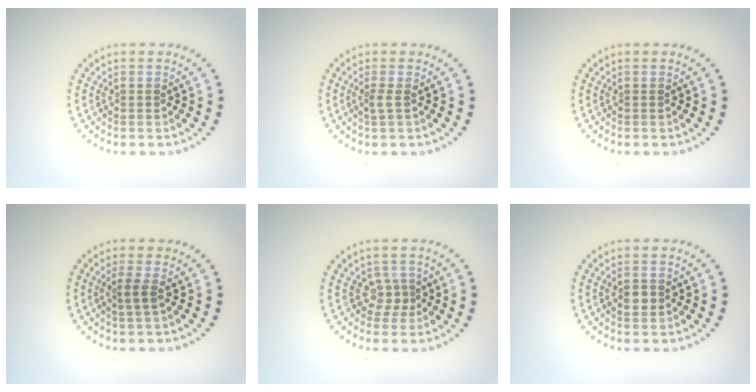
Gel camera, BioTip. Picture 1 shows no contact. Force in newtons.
{"total": 1.0, "press": 0.5, "slide": 0.8}
{"total": 0.0}
{"total": 1.4, "press": 1.1, "slide": 0.8}
{"total": 1.8, "press": 1.3, "slide": 1.2}
{"total": 1.5, "press": 1.5, "slide": 0.2}